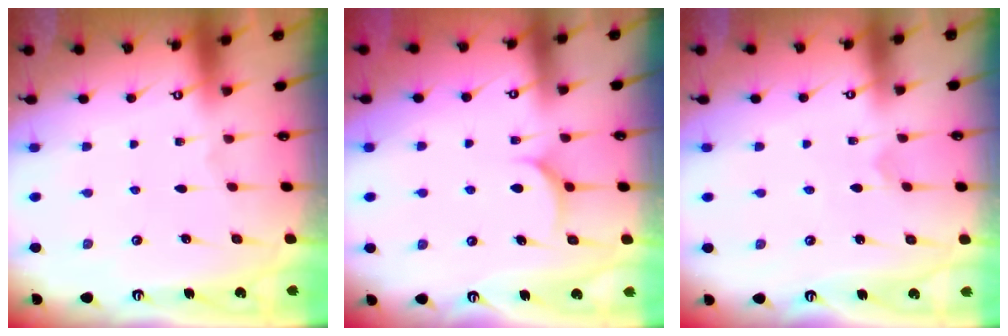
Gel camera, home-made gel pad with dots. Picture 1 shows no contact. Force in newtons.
{"total": 6.1, "press": 6.1, "slide": 0.6}
{"total": 2.3, "press": 2.3, "slide": 0.2}